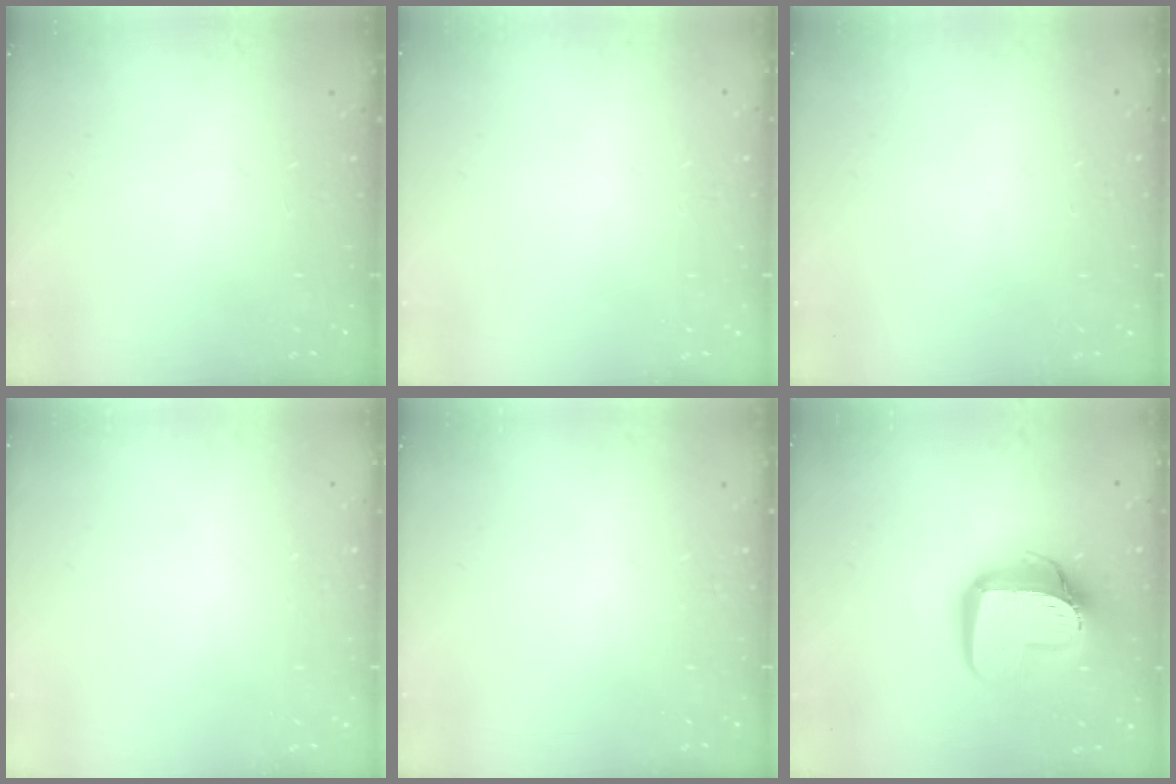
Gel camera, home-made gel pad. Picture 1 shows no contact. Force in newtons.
{"total": 0.0}
{"total": 0.0}
{"total": 0.0}
{"total": 0.0}
{"total": 14.9, "press": 14.8, "slide": 1.4}